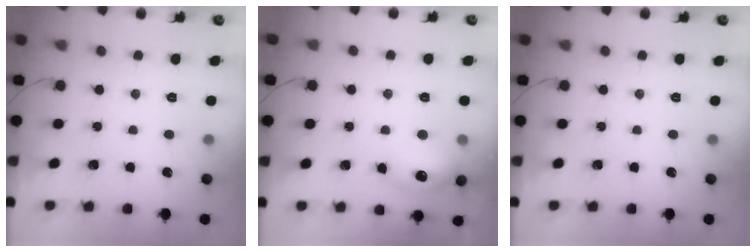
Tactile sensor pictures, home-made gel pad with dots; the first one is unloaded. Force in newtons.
{"total": 12.9, "press": 12.9, "slide": 0.8}
{"total": 0.0}